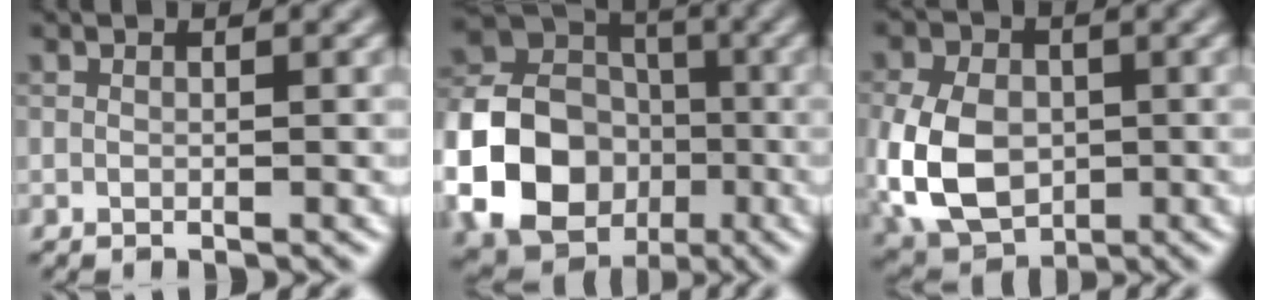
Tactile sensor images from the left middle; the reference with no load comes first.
{"total": 17.9, "force": [-5.0, 15.4, 7.8], "torque": [-0.170, -0.035, -0.118]}
{"total": 9.1, "force": [-1.2, 6.7, 6.1], "torque": [-0.142, -0.006, -0.030]}